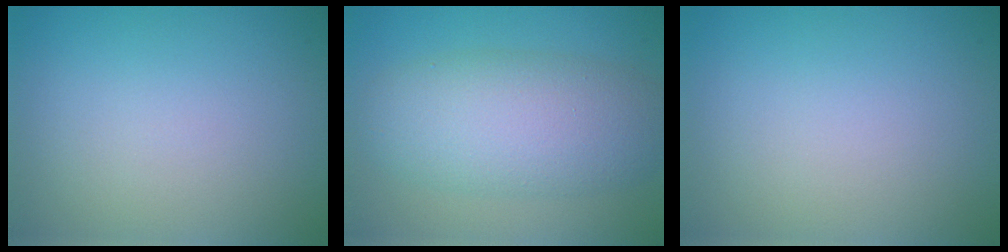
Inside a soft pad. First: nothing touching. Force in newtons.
{"total": 7.0, "press": 7.0, "slide": 0.3}
{"total": 0.0}